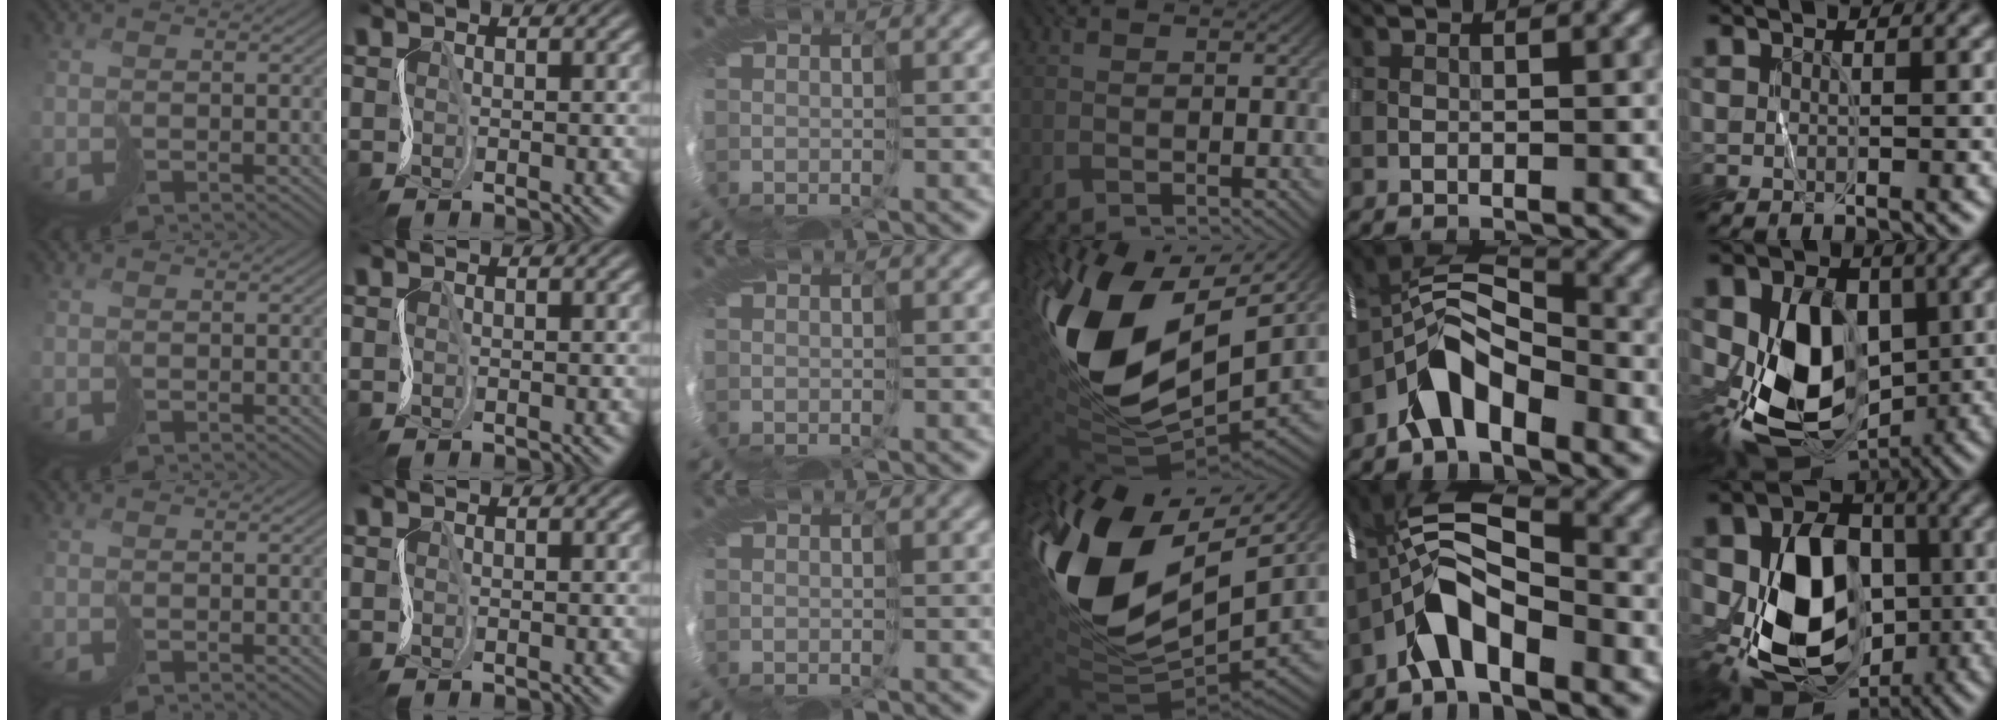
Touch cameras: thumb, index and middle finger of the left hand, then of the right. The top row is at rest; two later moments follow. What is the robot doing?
{"motion": "cut", "object": "wrapping paper"}